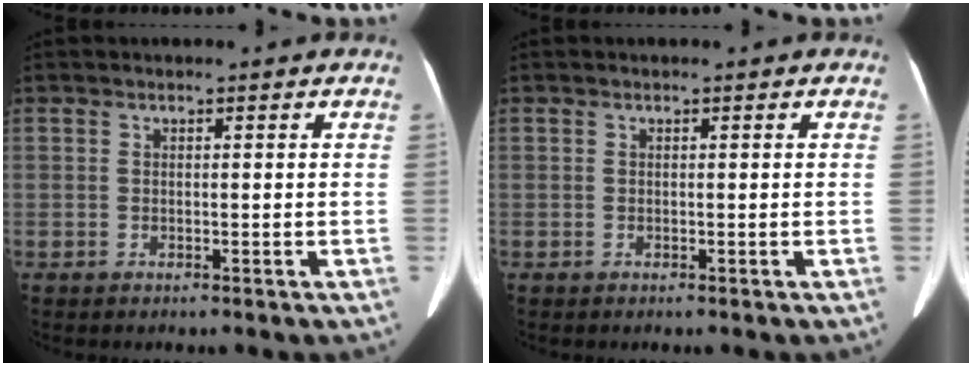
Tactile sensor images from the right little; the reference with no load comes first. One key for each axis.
{"total": 0.0}